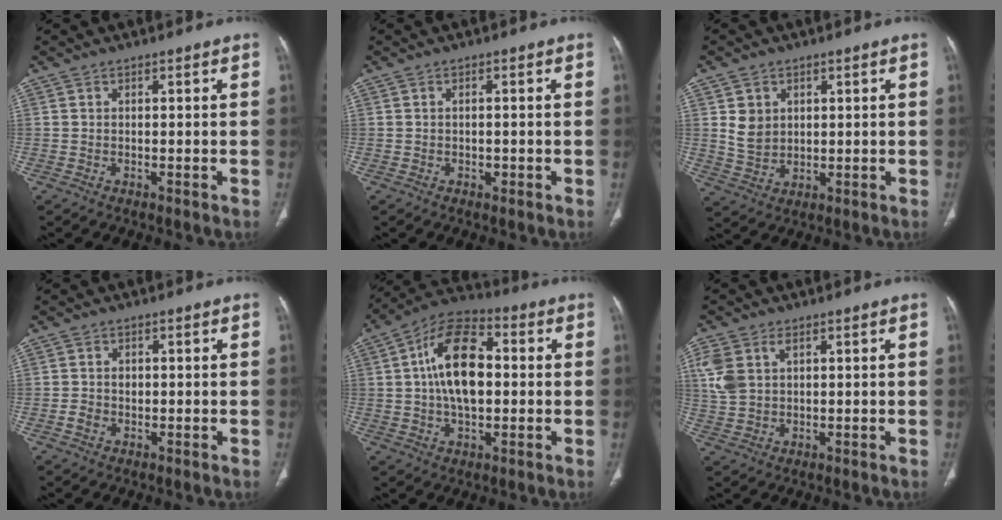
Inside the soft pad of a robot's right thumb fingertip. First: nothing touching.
{"total": 1.0, "force": [-0.3, 0.6, 0.7], "torque": [-0.012, 0.002, -0.004]}
{"total": 5.8, "force": [1.7, 4.7, 2.9], "torque": [-0.035, -0.013, 0.043]}
{"total": 2.1, "force": [-0.2, 1.7, 1.1], "torque": [-0.017, 0.008, 0.000]}
{"total": 15.2, "force": [1.3, 8.5, 12.5], "torque": [-0.208, 0.024, 0.013]}
{"total": 7.0, "force": [2.6, 4.4, 4.7], "torque": [-0.116, 0.006, 0.058]}